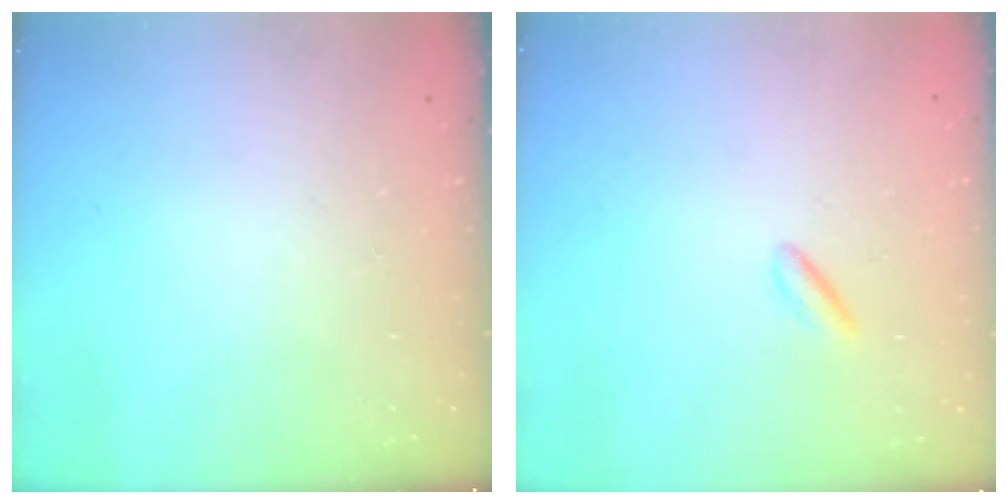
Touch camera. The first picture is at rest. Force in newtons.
{"total": 2.2, "press": 2.1, "slide": 0.8}